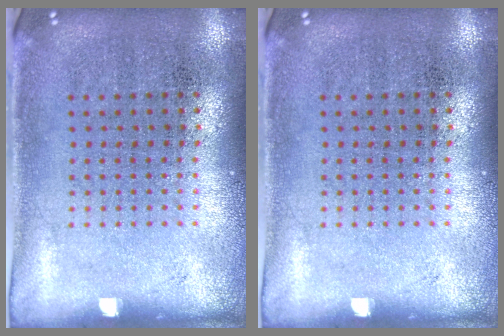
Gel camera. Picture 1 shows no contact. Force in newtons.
{"total": 0.0}